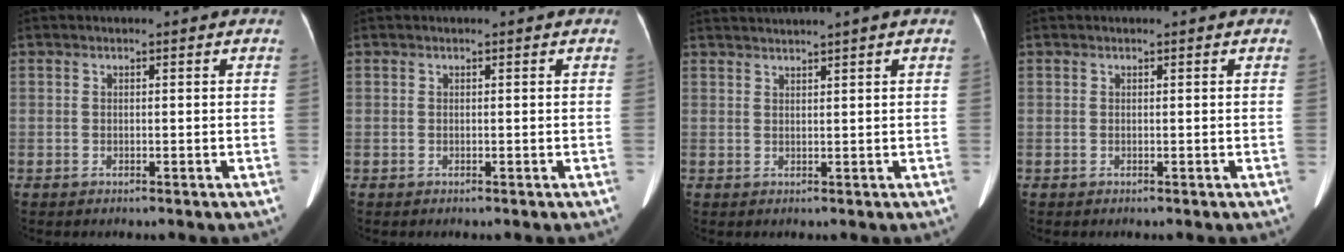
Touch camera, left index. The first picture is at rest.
{"total": 0.0}
{"total": 3.8, "force": [3.2, -1.3, 1.7], "torque": [-0.021, 0.022, 0.057]}
{"total": 0.0}